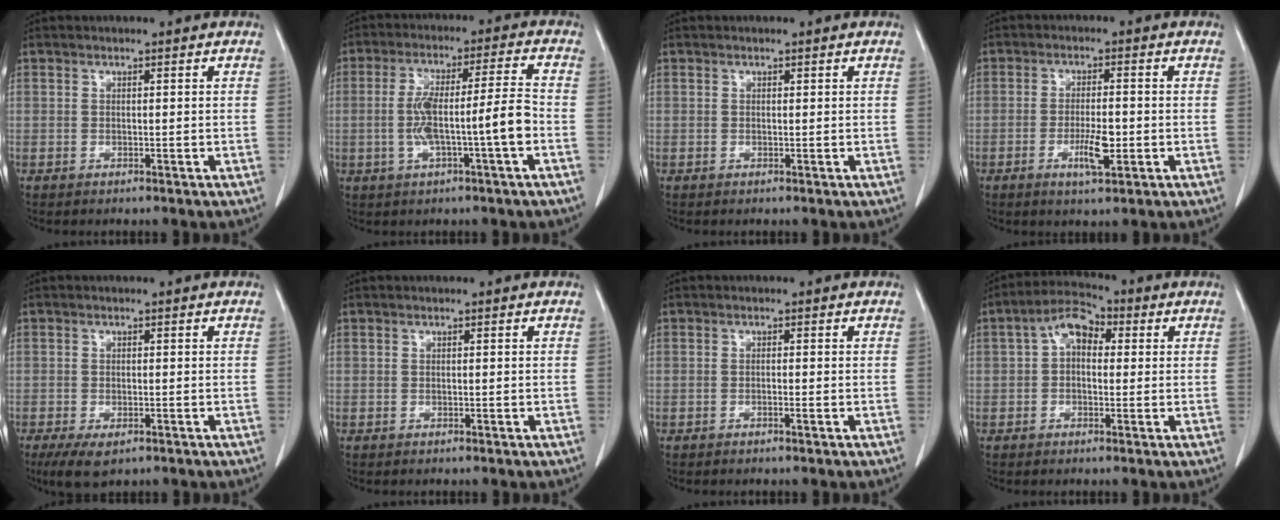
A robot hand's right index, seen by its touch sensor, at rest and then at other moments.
{"total": 9.6, "force": [-2.1, 0.2, 9.4], "torque": [-0.176, 0.020, -0.035]}
{"total": 0.0}
{"total": 5.1, "force": [-1.5, 1.0, 4.7], "torque": [-0.087, -0.004, -0.023]}
{"total": 3.7, "force": [-2.0, 1.8, 2.5], "torque": [-0.046, -0.008, -0.025]}
{"total": 0.0}
{"total": 0.8, "force": [-0.5, -0.1, 0.6], "torque": [-0.014, 0.001, -0.007]}
{"total": 6.3, "force": [1.2, 3.7, 5.0], "torque": [-0.092, 0.036, 0.014]}